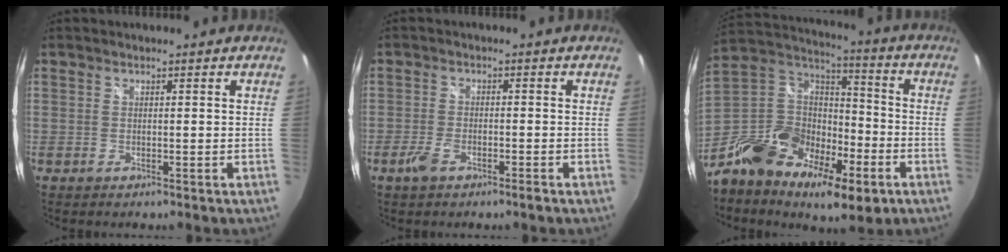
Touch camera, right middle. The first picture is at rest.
{"total": 3.4, "force": [-2.3, 1.1, 2.2], "torque": [-0.060, -0.002, -0.046]}
{"total": 20.3, "force": [-10.2, 10.9, 13.7], "torque": [-0.274, -0.010, -0.186]}